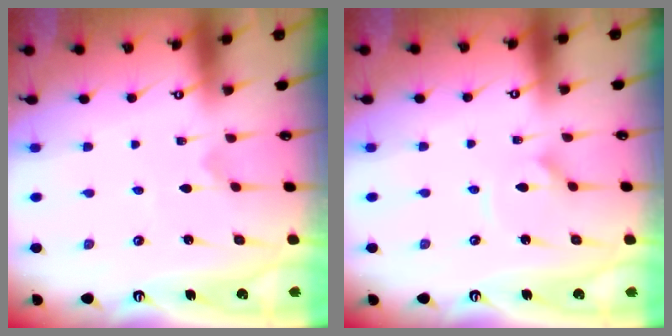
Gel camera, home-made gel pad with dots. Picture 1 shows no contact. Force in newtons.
{"total": 3.0, "press": 3.0, "slide": 0.2}